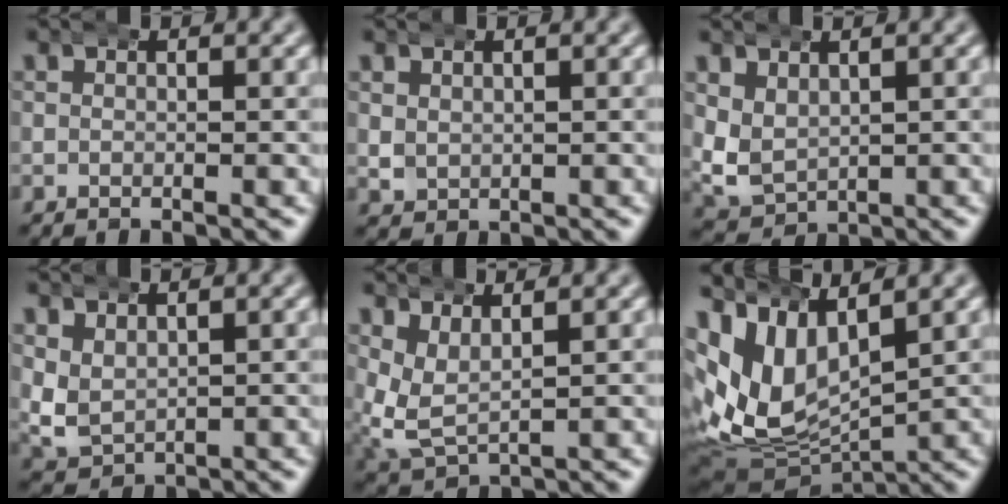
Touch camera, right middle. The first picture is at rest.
{"total": 1.3, "force": [0.7, 1.0, 0.4], "torque": [-0.024, -0.009, 0.024]}
{"total": 4.5, "force": [0.9, 3.8, 2.3], "torque": [-0.083, -0.032, 0.032]}
{"total": 3.7, "force": [1.1, 3.0, 1.8], "torque": [-0.070, -0.028, 0.036]}
{"total": 4.9, "force": [1.6, 3.7, 2.8], "torque": [-0.091, -0.025, 0.042]}
{"total": 12.7, "force": [1.2, 10.0, 7.7], "torque": [-0.174, -0.033, 0.031]}